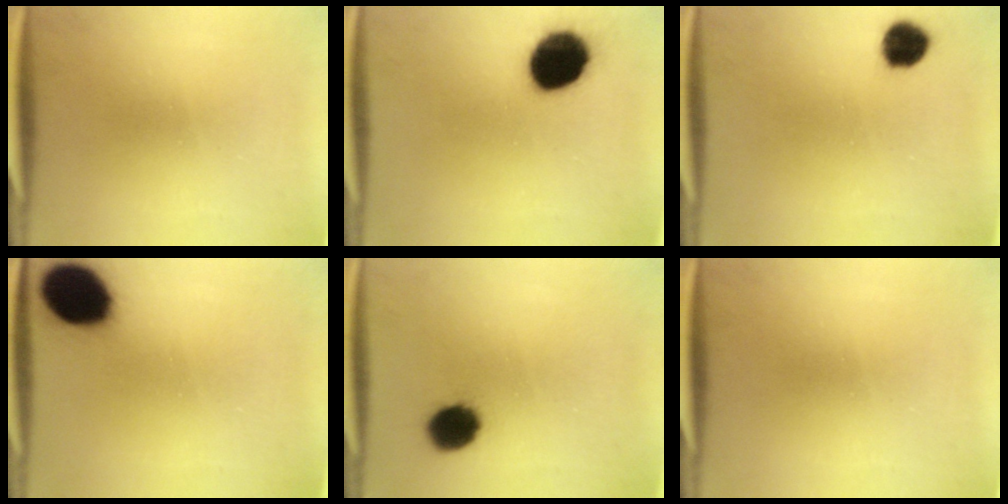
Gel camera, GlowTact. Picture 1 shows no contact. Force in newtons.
{"total": 14.1}
{"total": 5.5}
{"total": 15.8}
{"total": 8.2}
{"total": 0.0}